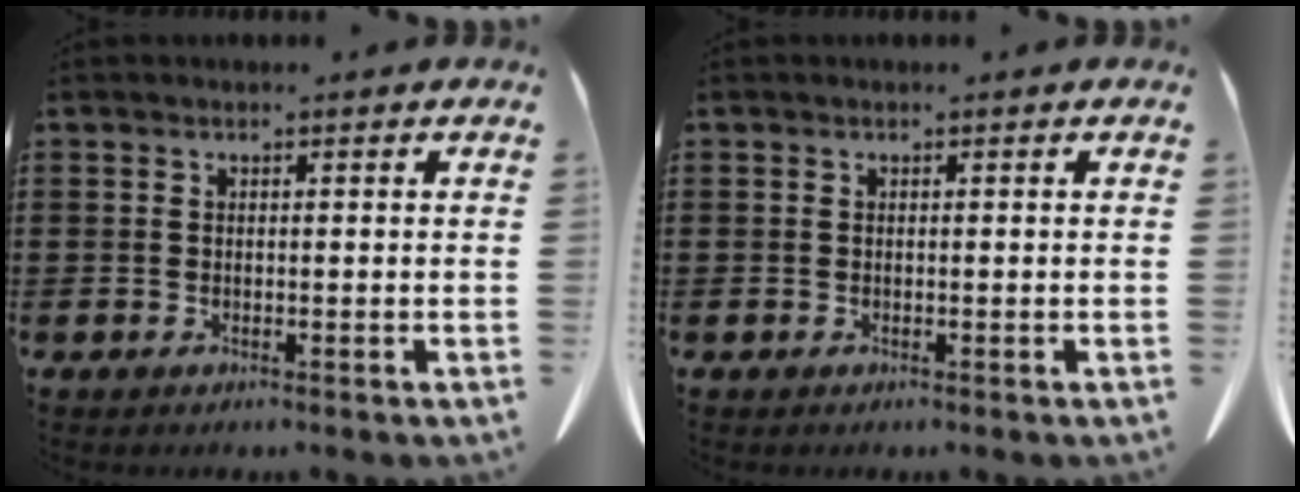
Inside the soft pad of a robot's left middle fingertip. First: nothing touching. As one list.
[{"total": 0.0}]